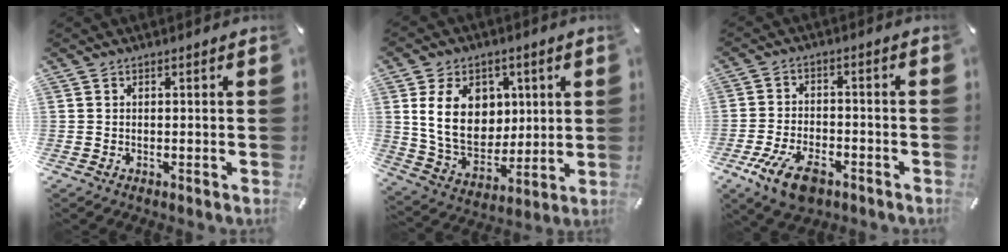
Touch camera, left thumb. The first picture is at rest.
{"total": 14.9, "force": [3.7, 11.7, 8.6], "torque": [-0.166, -0.005, 0.068]}
{"total": 9.8, "force": [-5.2, 5.2, 6.4], "torque": [-0.141, 0.015, -0.096]}